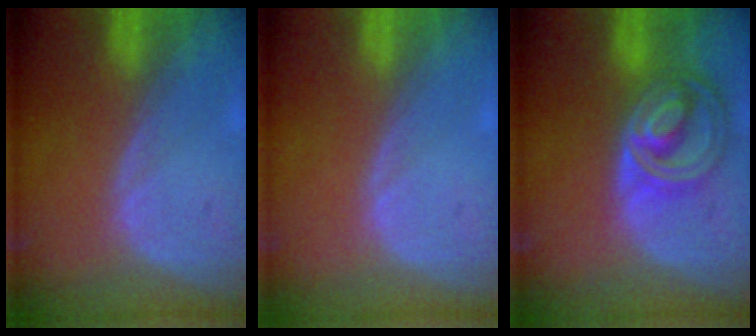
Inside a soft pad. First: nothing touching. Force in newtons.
{"total": 0.0}
{"total": 8.5, "press": 7.3, "slide": 4.3}